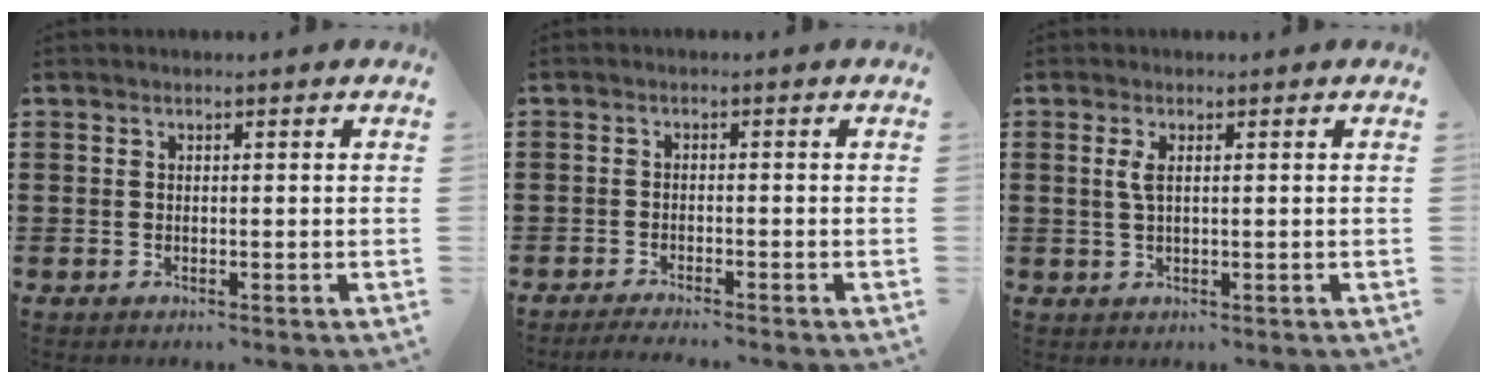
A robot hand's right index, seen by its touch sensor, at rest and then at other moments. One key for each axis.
{"total": 1.9, "fx": -1.9, "fy": -0.3, "fz": 0.2, "tx": -0.005, "ty": -0.002, "tz": -0.036}
{"total": 2.0, "fx": 0.5, "fy": 0.6, "fz": 1.8, "tx": -0.037, "ty": 0.004, "tz": 0.007}